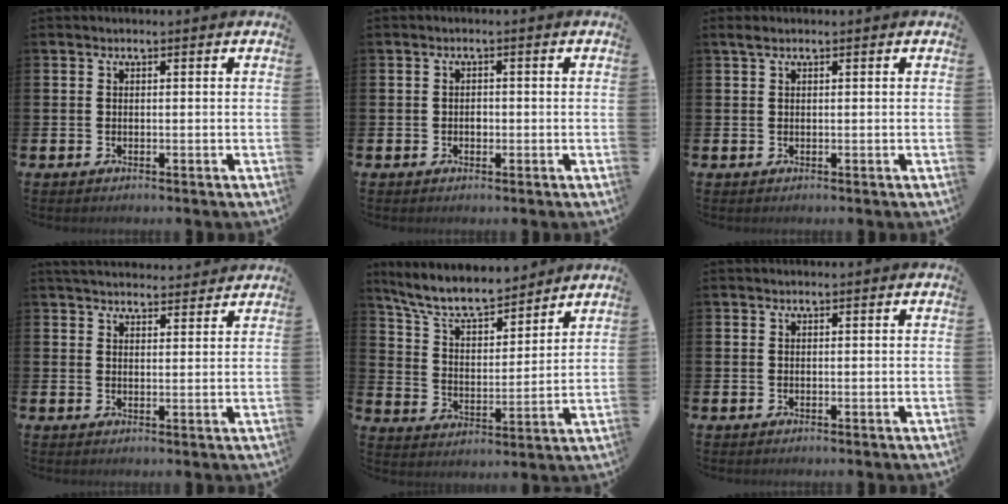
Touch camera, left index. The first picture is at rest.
{"total": 1.1, "force": [-0.2, 0.9, 0.6], "torque": [-0.004, 0.002, -0.006]}
{"total": 1.0, "force": [0.6, 0.4, 0.7], "torque": [-0.013, 0.004, 0.009]}
{"total": 3.9, "force": [3.9, 0.6, 0.3], "torque": [-0.015, -0.020, 0.072]}
{"total": 8.6, "force": [7.8, 2.1, 2.9], "torque": [-0.096, -0.045, 0.139]}
{"total": 0.0}